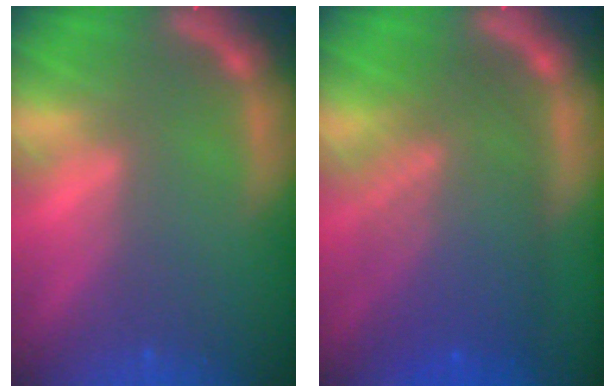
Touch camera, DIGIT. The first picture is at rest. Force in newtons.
{"total": 9.1}